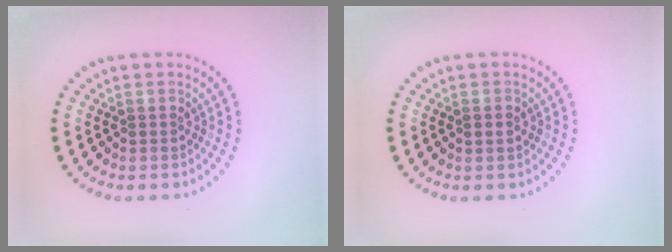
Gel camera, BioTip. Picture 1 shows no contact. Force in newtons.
{"total": 1.3, "press": 1.2, "slide": 0.3}